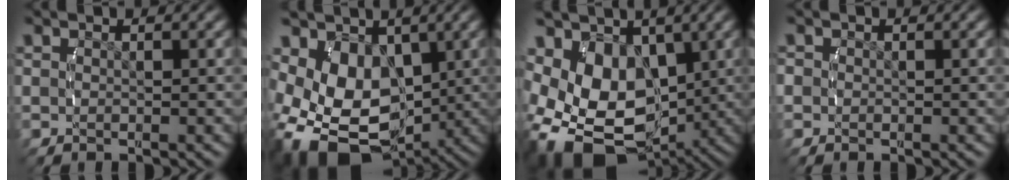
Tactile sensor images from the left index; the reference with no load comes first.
{"total": 13.3, "force": [-2.1, 9.9, 8.6], "torque": [-0.208, -0.060, -0.010]}
{"total": 15.1, "force": [-2.7, 11.4, 9.6], "torque": [-0.229, -0.067, -0.019]}
{"total": 1.5, "force": [-0.1, 1.4, 0.3], "torque": [-0.014, 0.000, -0.006]}